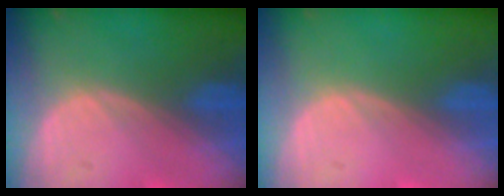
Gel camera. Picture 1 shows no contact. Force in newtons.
{"total": 0.0}